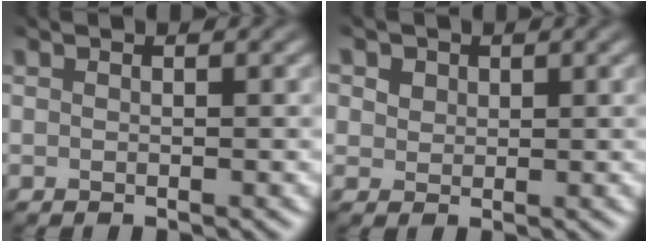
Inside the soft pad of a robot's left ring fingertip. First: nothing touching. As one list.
[{"total": 2.0, "force": [-0.7, -0.4, -1.8], "torque": [0.006, -0.016, 0.007]}]